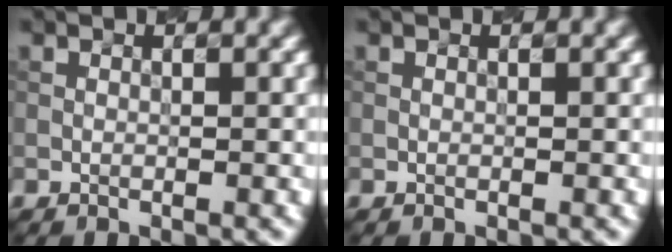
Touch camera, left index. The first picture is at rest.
{"total": 0.0}